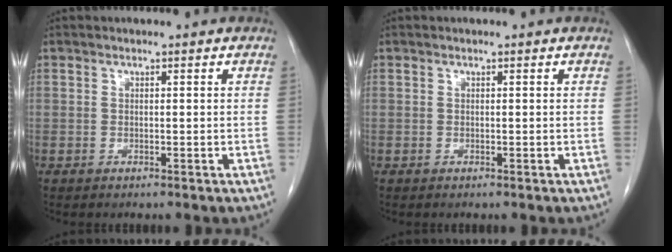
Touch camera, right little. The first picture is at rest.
{"total": 0.0}